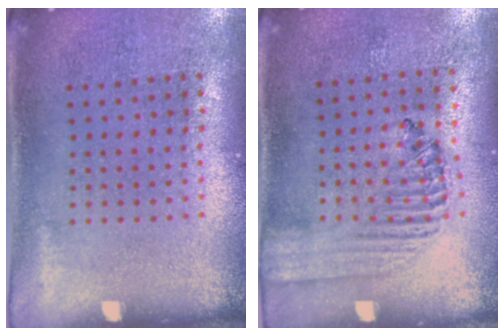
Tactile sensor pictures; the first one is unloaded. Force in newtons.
{"total": 1.3, "press": 1.2, "slide": 0.5}